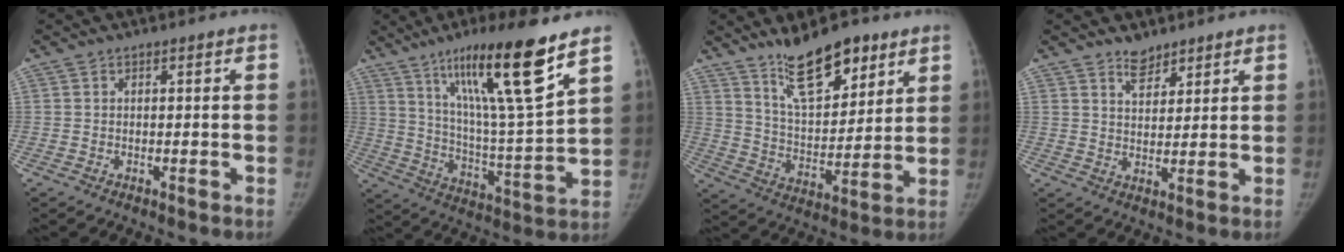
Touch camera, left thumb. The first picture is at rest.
{"total": 20.3, "force": [12.5, 1.7, 15.9], "torque": [-0.247, -0.064, 0.212]}
{"total": 14.4, "force": [9.9, 5.6, 8.8], "torque": [-0.107, -0.065, 0.178]}
{"total": 4.0, "force": [3.3, 2.0, 1.2], "torque": [0.002, -0.027, 0.058]}